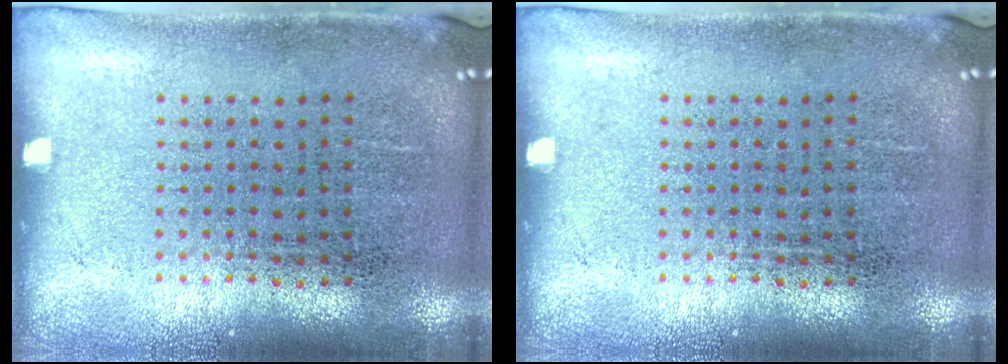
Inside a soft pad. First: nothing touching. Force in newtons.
{"total": 0.0}